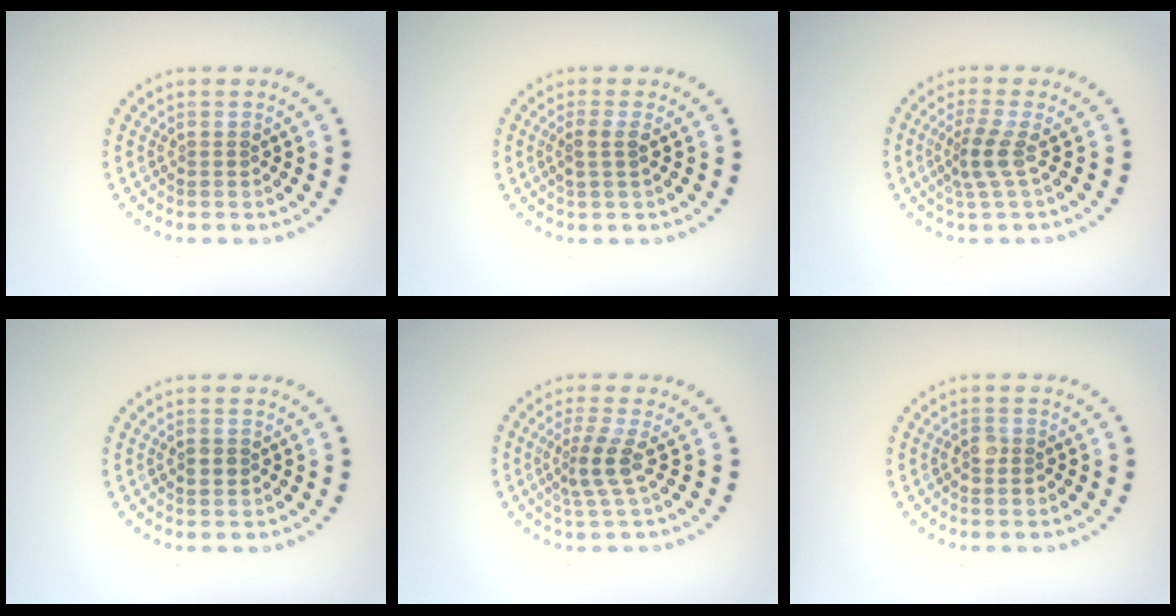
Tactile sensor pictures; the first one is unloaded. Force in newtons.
{"total": 1.6, "press": 1.3, "slide": 0.8}
{"total": 2.4, "press": 1.8, "slide": 1.5}
{"total": 1.3, "press": 1.2, "slide": 0.3}
{"total": 2.5, "press": 1.8, "slide": 1.8}
{"total": 1.4, "press": 1.3, "slide": 0.5}